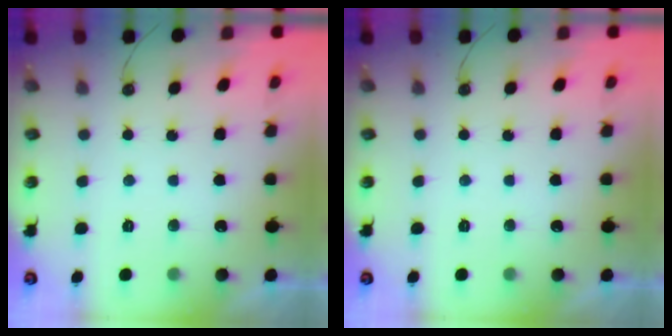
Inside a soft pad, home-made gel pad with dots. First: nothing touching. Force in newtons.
{"total": 0.0}